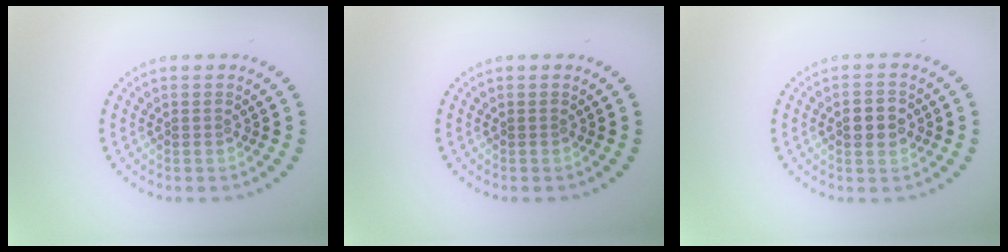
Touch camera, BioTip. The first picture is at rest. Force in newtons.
{"total": 0.0}
{"total": 2.7, "press": 2.7, "slide": 0.1}